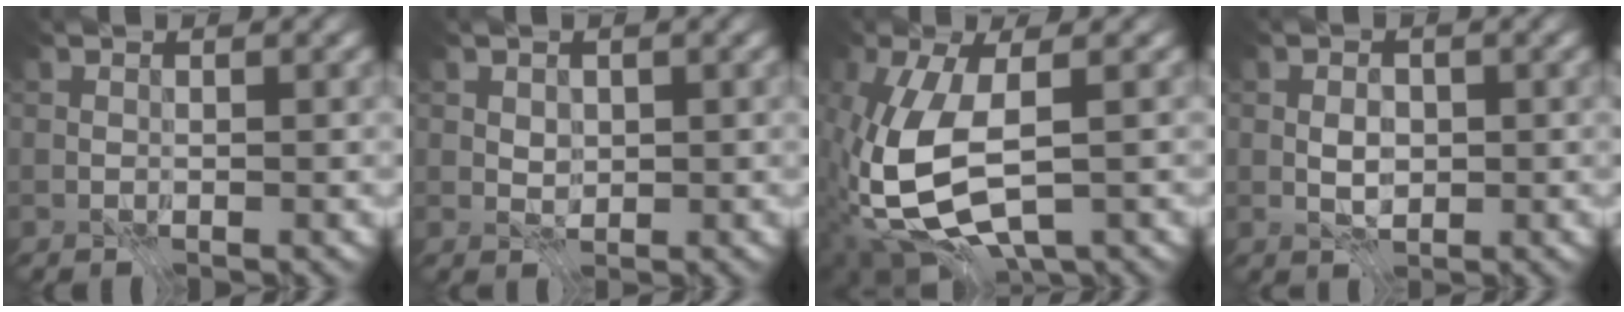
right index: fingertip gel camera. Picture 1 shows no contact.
{"total": 1.3, "force": [0.3, 1.0, 0.7], "torque": [-0.018, -0.007, 0.012]}
{"total": 10.8, "force": [-3.0, 5.4, 8.9], "torque": [-0.214, -0.025, -0.053]}
{"total": 1.6, "force": [-0.6, 1.0, 1.1], "torque": [-0.018, -0.002, -0.015]}